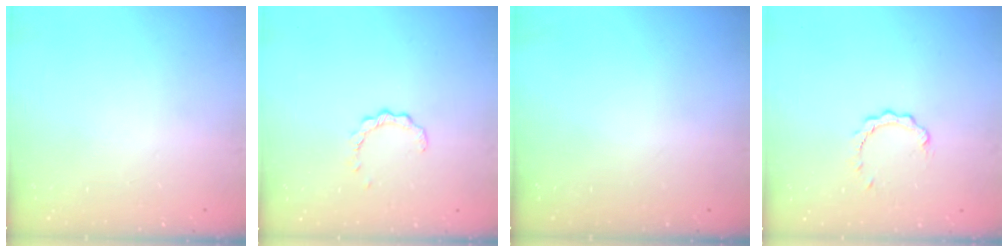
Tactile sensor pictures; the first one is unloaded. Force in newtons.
{"total": 2.9, "press": 2.9, "slide": 0.3}
{"total": 0.0}
{"total": 2.8, "press": 2.8, "slide": 0.3}